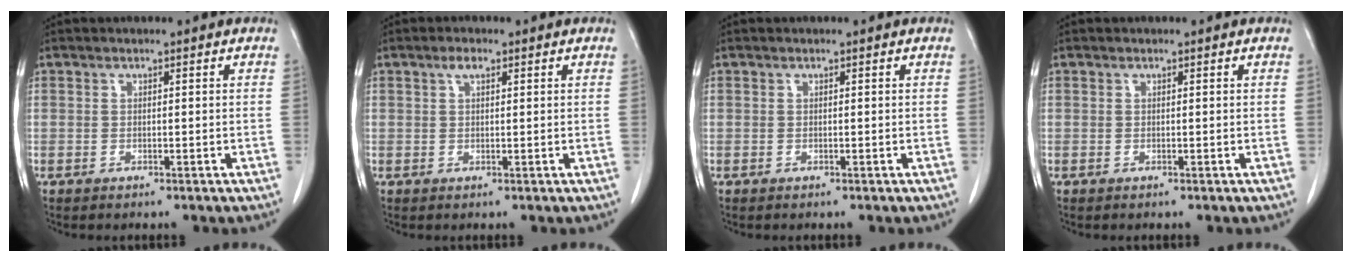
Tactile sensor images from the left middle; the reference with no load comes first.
{"total": 1.6, "force": [0.9, 0.6, 1.2], "torque": [-0.025, 0.004, 0.015]}
{"total": 0.0}
{"total": 0.0}